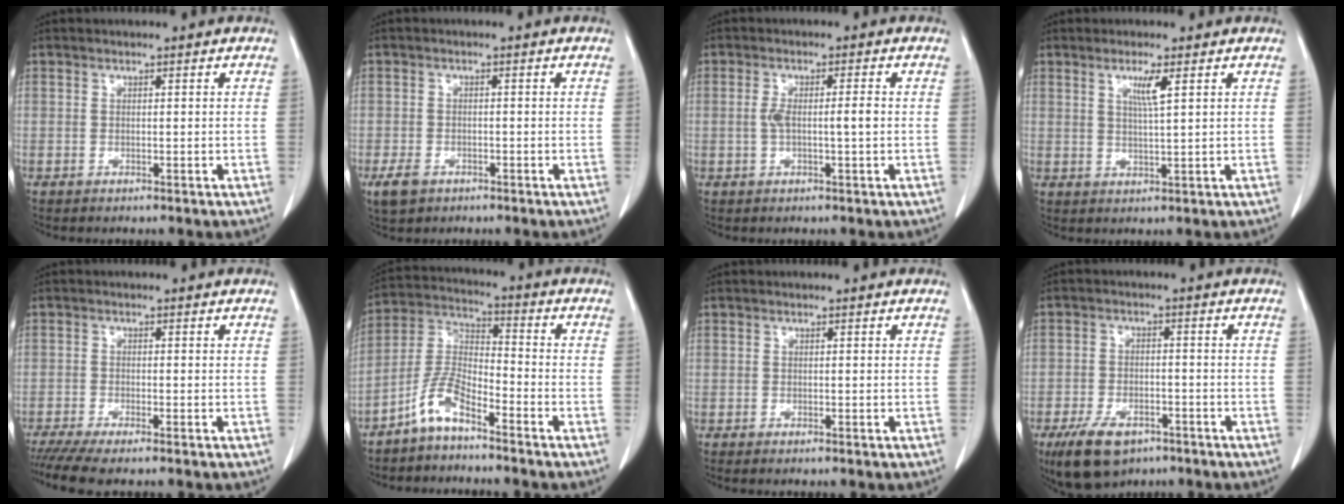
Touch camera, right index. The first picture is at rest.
{"total": 3.2, "force": [-1.8, 2.2, 1.6], "torque": [-0.034, -0.001, -0.023]}
{"total": 3.6, "force": [-0.3, 0.3, 3.5], "torque": [-0.070, 0.006, -0.002]}
{"total": 3.4, "force": [1.5, -0.3, 3.0], "torque": [-0.060, -0.005, 0.029]}
{"total": 6.0, "force": [-4.9, 0.2, 3.5], "torque": [-0.054, -0.013, -0.083]}
{"total": 7.1, "force": [-5.1, 1.7, 4.6], "torque": [-0.108, 0.006, -0.109]}
{"total": 0.5, "force": [-0.5, 0.0, 0.2], "torque": [-0.008, -0.001, -0.008]}
{"total": 8.6, "force": [-5.6, 4.2, 4.9], "torque": [-0.091, -0.006, -0.089]}